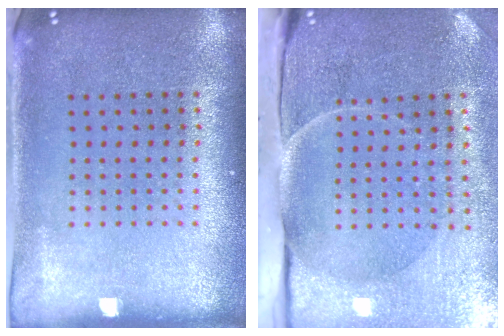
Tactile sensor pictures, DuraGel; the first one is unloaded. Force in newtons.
{"total": 5.1, "press": 4.0, "slide": 3.1}